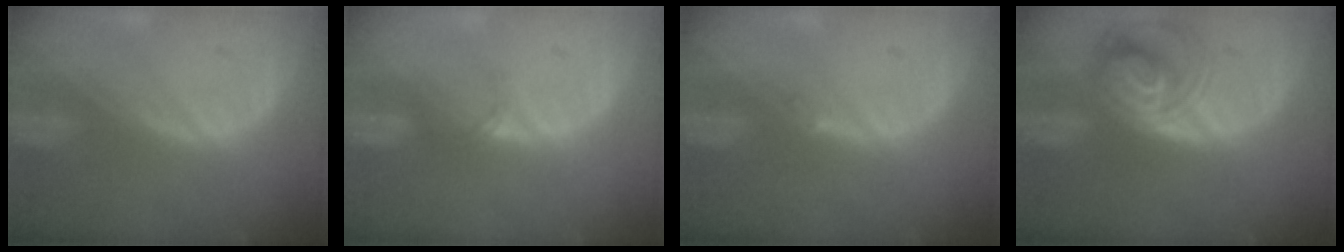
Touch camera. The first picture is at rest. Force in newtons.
{"total": 1.9, "press": 1.5, "slide": 1.2}
{"total": 0.5, "press": 0.5, "slide": 0.1}
{"total": 7.2, "press": 6.8, "slide": 2.5}